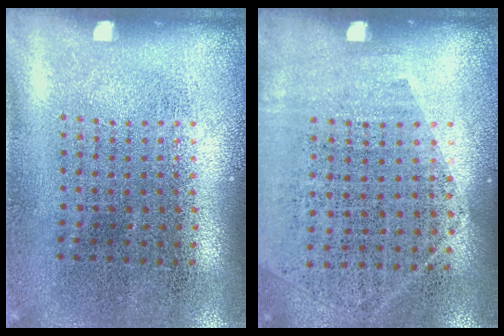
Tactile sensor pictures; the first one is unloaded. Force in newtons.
{"total": 1.3, "press": 1.0, "slide": 0.7}